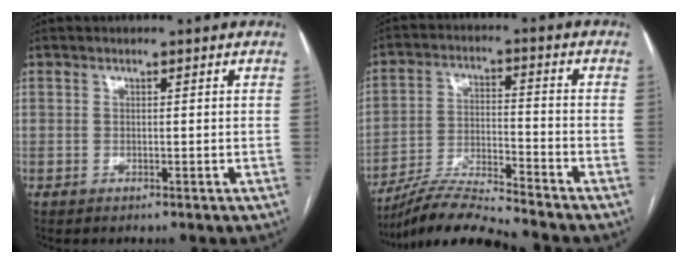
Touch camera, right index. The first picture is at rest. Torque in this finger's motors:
{"motor_torque": [-0.35, -0.93, 0.09, 0.07]}